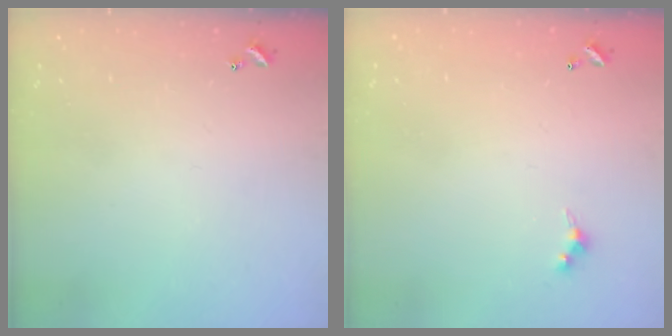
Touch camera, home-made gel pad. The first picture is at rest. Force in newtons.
{"total": 2.4, "press": 2.3, "slide": 0.5}